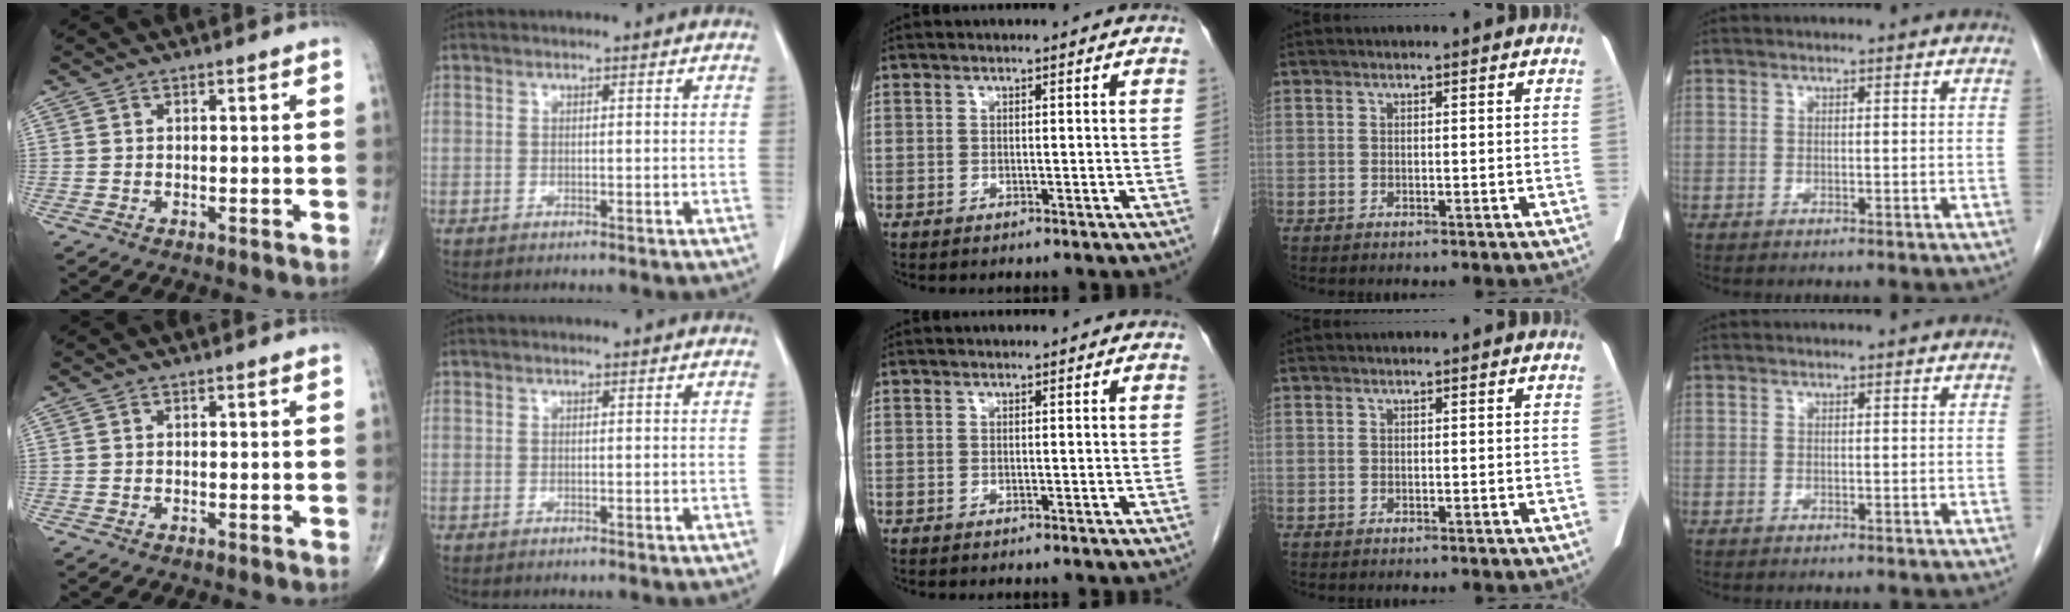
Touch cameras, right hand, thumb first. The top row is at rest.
{}